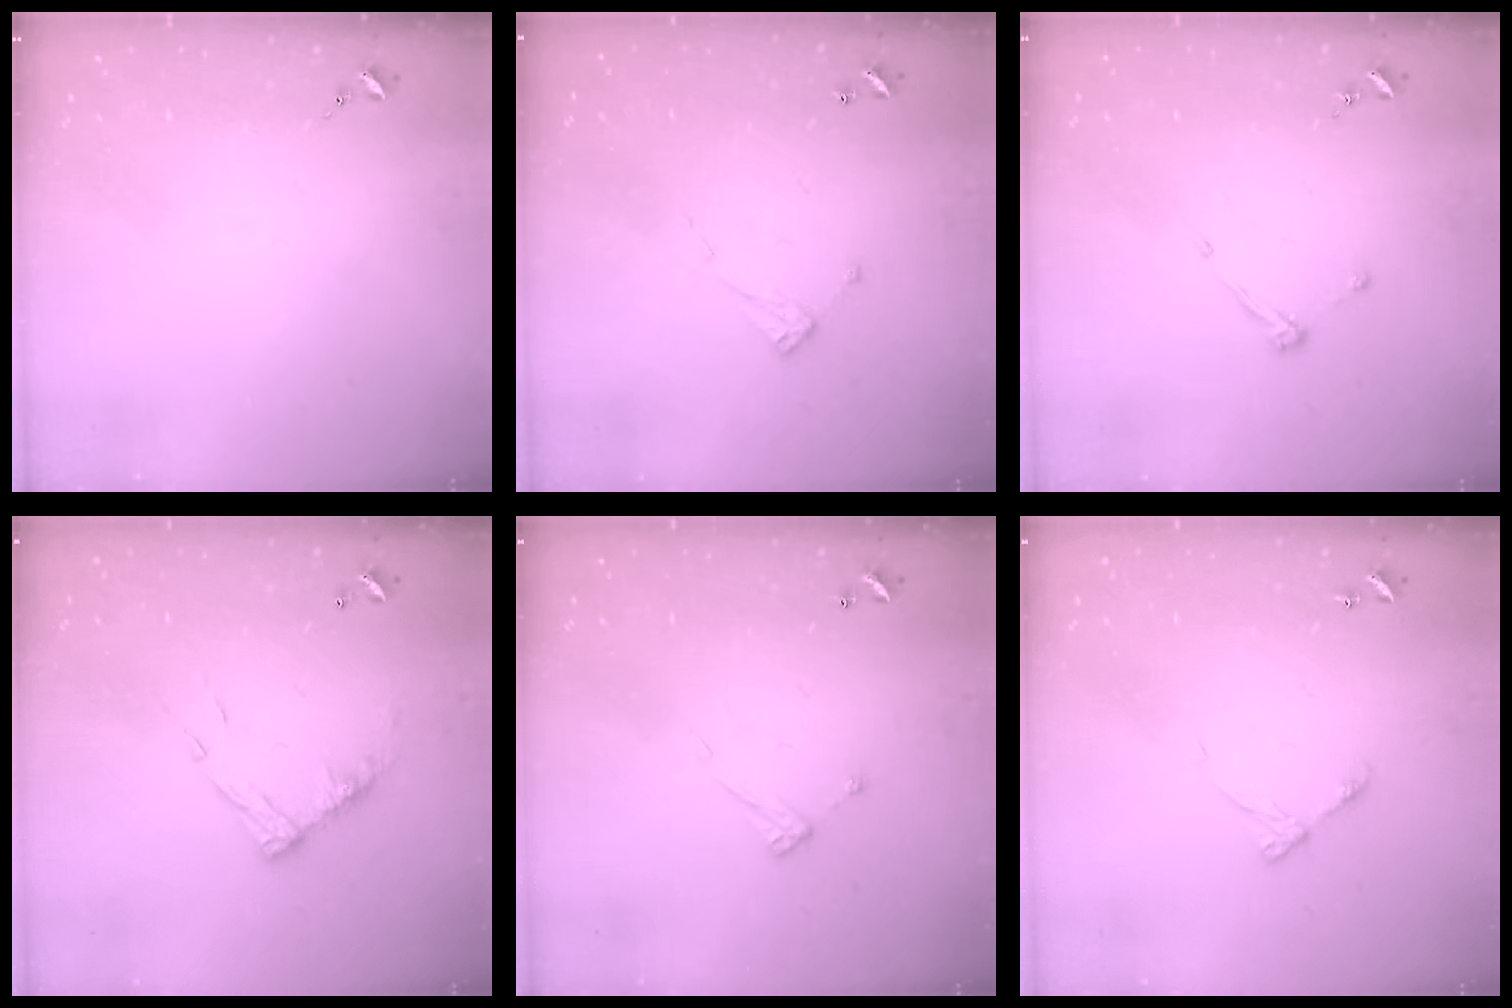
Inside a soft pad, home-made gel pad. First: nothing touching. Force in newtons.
{"total": 6.9, "press": 6.9, "slide": 0.3}
{"total": 4.0, "press": 4.0, "slide": 0.6}
{"total": 10.9, "press": 10.9, "slide": 0.8}
{"total": 7.3, "press": 7.3, "slide": 0.5}
{"total": 6.5, "press": 6.5, "slide": 0.5}